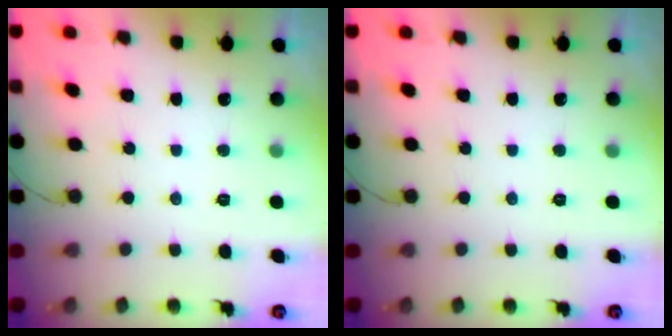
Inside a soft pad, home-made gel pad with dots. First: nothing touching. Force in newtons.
{"total": 0.0}